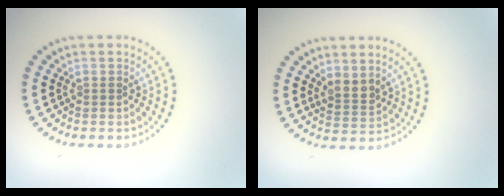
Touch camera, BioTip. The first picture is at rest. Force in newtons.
{"total": 1.9, "press": 1.6, "slide": 1.0}